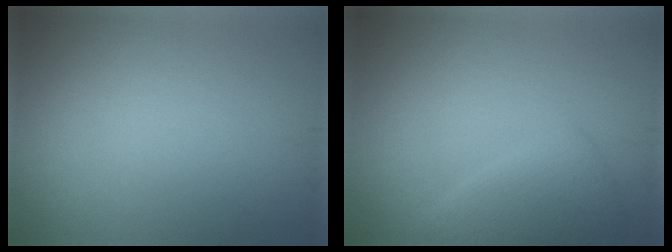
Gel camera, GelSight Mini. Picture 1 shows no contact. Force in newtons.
{"total": 3.3, "press": 3.3, "slide": 0.2}